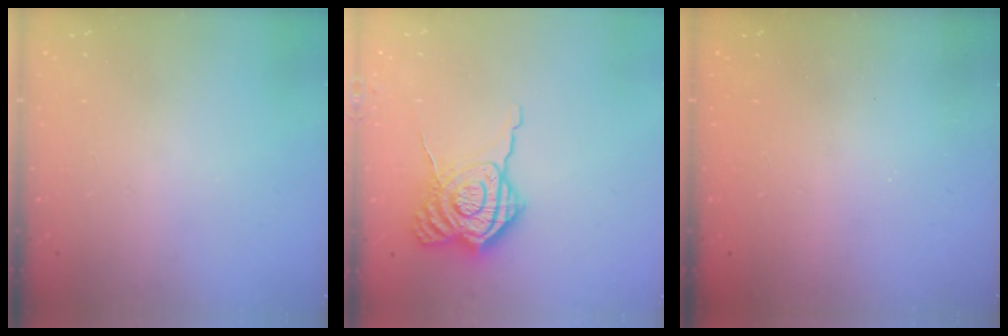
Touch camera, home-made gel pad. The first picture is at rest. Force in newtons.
{"total": 13.4, "press": 13.4, "slide": 1.2}
{"total": 2.3, "press": 2.2, "slide": 0.7}